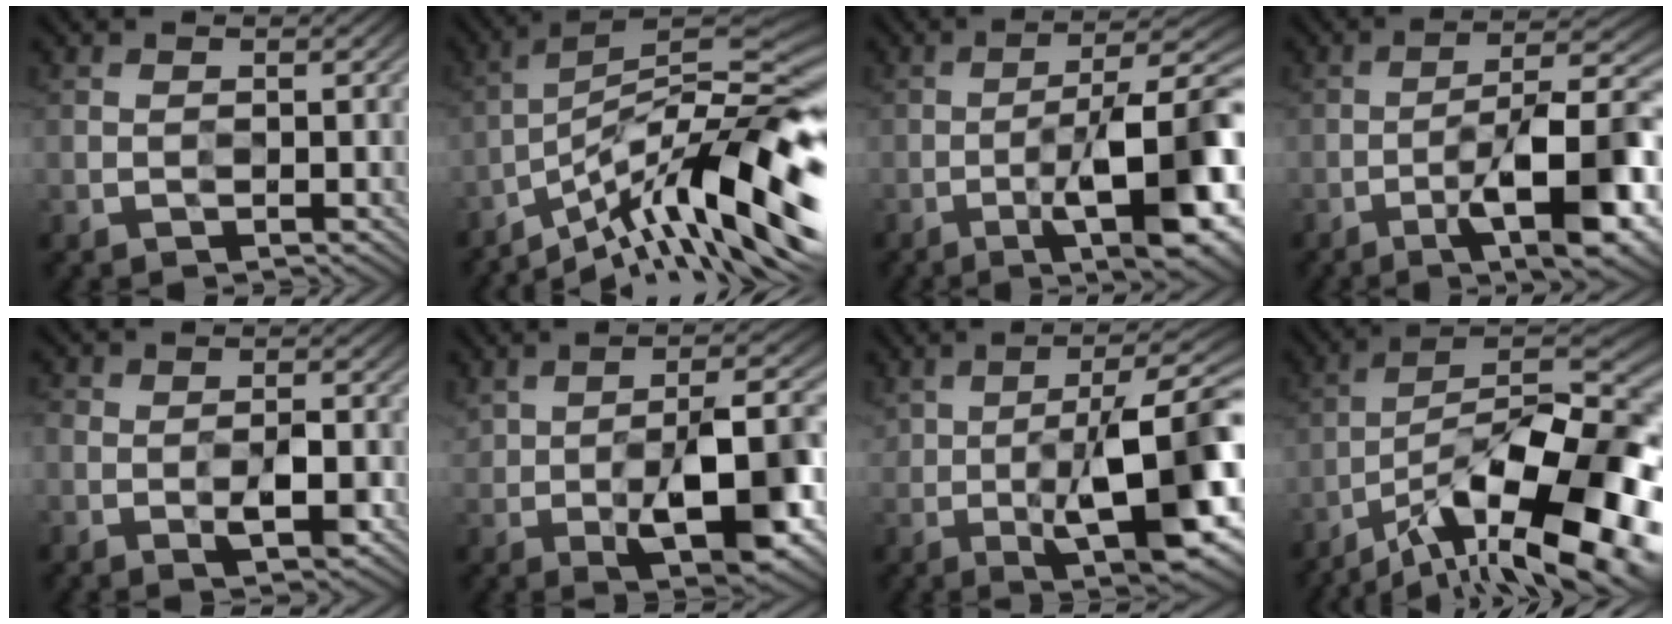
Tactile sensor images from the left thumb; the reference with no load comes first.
{"total": 14.4, "force": [-8.1, 2.2, 11.7], "torque": [-0.202, 0.012, -0.150]}
{"total": 14.2, "force": [-5.1, 3.9, 12.7], "torque": [-0.173, 0.005, -0.071]}
{"total": 12.9, "force": [-6.0, 3.3, 10.9], "torque": [-0.161, 0.013, -0.092]}
{"total": 4.1, "force": [-2.1, 1.8, 3.1], "torque": [-0.057, 0.000, -0.038]}
{"total": 11.2, "force": [-2.9, 3.9, 10.1], "torque": [-0.161, 0.006, -0.046]}
{"total": 14.2, "force": [-1.7, 4.4, 13.4], "torque": [-0.193, 0.006, -0.024]}
{"total": 18.7, "force": [-10.9, 6.4, 13.8], "torque": [-0.204, -0.016, -0.183]}